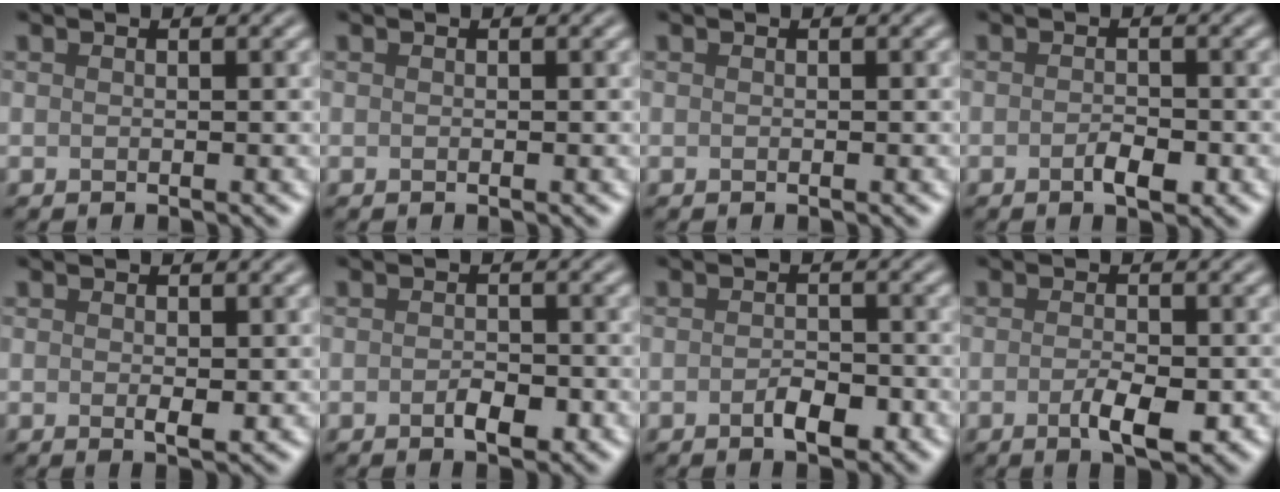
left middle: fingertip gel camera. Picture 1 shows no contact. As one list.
[{"total": 0.0}, {"total": 0.0}, {"total": 1.9, "force": [-0.8, 0.7, 1.6], "torque": [-0.027, -0.001, -0.015]}, {"total": 1.2, "force": [0.0, 0.5, 1.1], "torque": [-0.018, -0.004, 0.000]}, {"total": 2.1, "force": [-0.8, 1.0, 1.7], "torque": [-0.027, 0.000, -0.014]}, {"total": 2.4, "force": [-1.1, 1.1, 1.9], "torque": [-0.030, 0.001, -0.019]}, {"total": 3.2, "force": [-1.1, 1.0, 2.8], "torque": [-0.053, -0.005, -0.018]}]